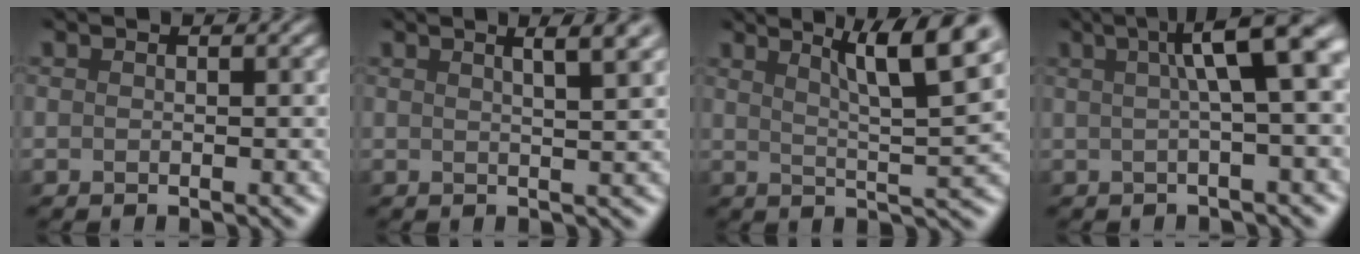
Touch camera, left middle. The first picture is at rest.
{"total": 6.0, "force": [3.2, 2.4, 4.6], "torque": [-0.021, 0.040, 0.013]}
{"total": 9.0, "force": [4.4, 1.9, 7.6], "torque": [-0.080, 0.019, 0.064]}
{"total": 8.0, "force": [2.1, 2.1, 7.4], "torque": [-0.076, 0.023, 0.028]}